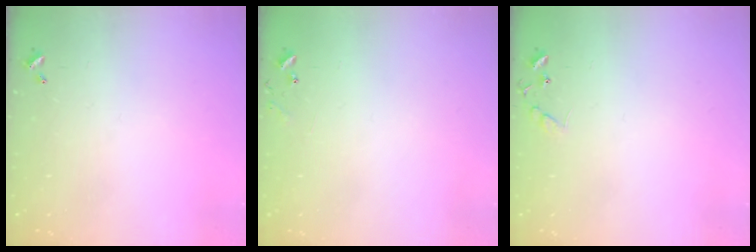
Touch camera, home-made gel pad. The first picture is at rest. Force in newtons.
{"total": 7.0, "press": 7.0, "slide": 0.5}
{"total": 8.9, "press": 8.9, "slide": 0.5}